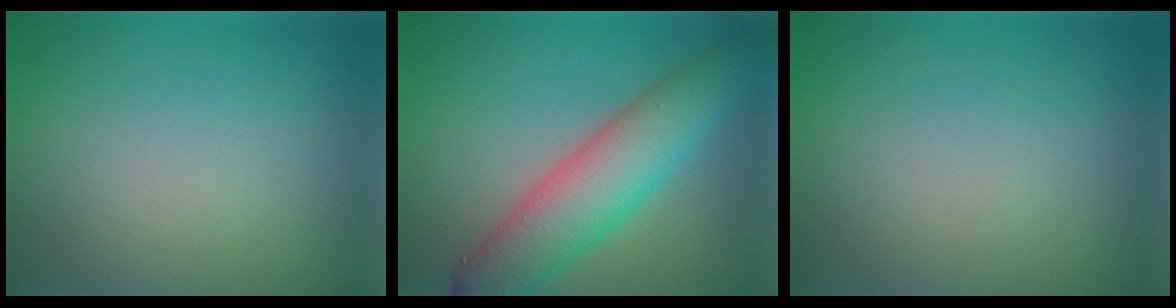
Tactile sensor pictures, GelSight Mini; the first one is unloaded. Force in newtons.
{"total": 8.1, "press": 8.1, "slide": 0.3}
{"total": 0.0}